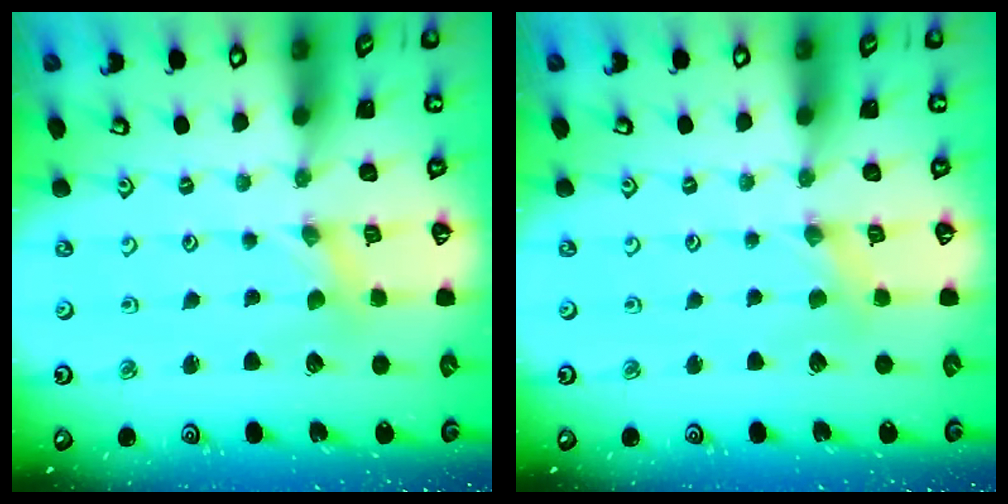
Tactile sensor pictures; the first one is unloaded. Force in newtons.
{"total": 2.5, "press": 2.4, "slide": 0.4}